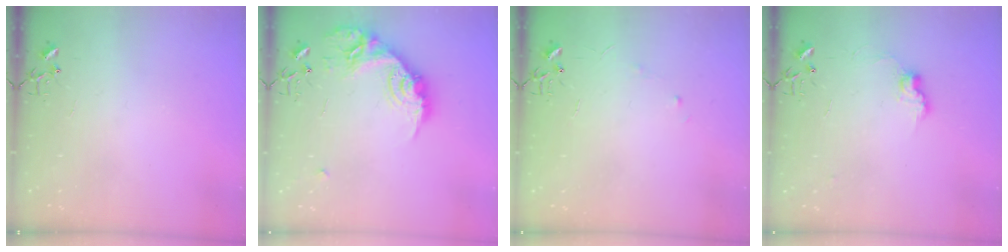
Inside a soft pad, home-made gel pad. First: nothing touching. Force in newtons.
{"total": 18.9, "press": 18.8, "slide": 1.2}
{"total": 3.4, "press": 3.4, "slide": 0.6}
{"total": 8.6, "press": 8.5, "slide": 0.4}